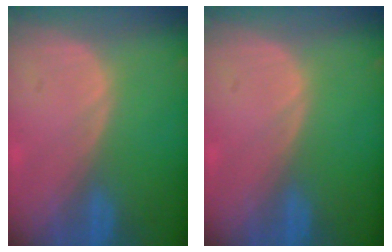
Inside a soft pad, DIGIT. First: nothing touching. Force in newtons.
{"total": 0.0}